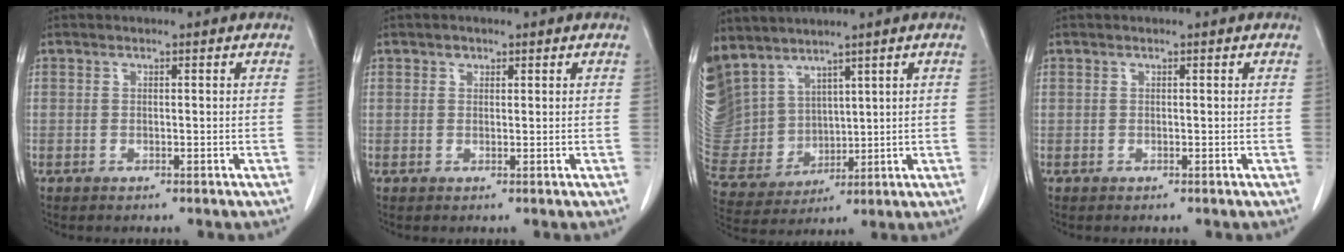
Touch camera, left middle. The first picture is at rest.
{"total": 0.8, "force": [0.6, 0.6, 0.2], "torque": [0.000, -0.003, 0.008]}
{"total": 16.0, "force": [11.7, 9.6, 5.4], "torque": [-0.165, 0.016, 0.254]}
{"total": 0.0}